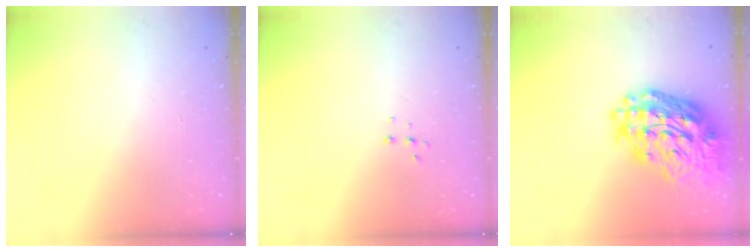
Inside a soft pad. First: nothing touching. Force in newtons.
{"total": 3.8, "press": 3.8, "slide": 0.3}
{"total": 24.3, "press": 24.2, "slide": 2.6}